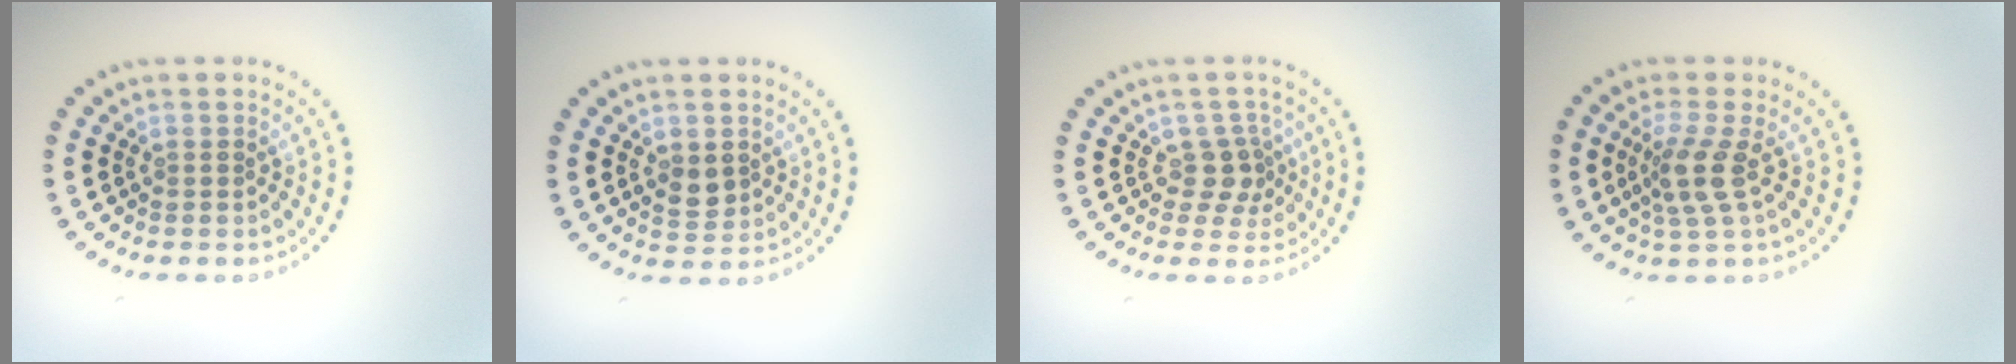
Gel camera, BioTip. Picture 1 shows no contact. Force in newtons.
{"total": 1.8, "press": 1.7, "slide": 0.3}
{"total": 2.4, "press": 1.9, "slide": 1.6}
{"total": 2.8, "press": 2.1, "slide": 1.9}